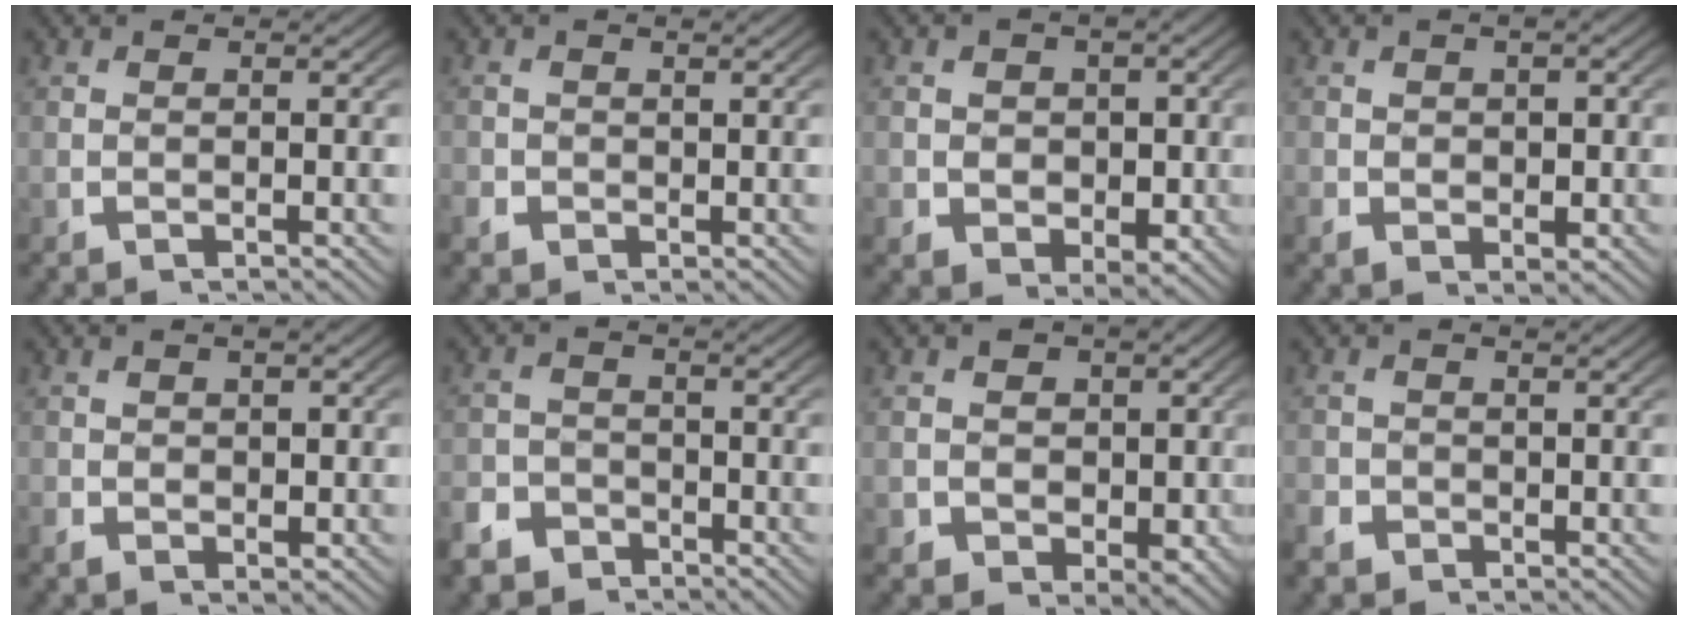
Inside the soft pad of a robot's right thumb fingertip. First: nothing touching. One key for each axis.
{"total": 1.4, "fx": -0.4, "fy": 1.3, "fz": 0.3, "tx": -0.011, "ty": -0.005, "tz": -0.006}
{"total": 5.9, "fx": -0.2, "fy": 5.0, "fz": 3.3, "tx": -0.064, "ty": -0.034, "tz": 0.010}
{"total": 2.8, "fx": -0.1, "fy": 2.1, "fz": 1.8, "tx": -0.034, "ty": -0.014, "tz": 0.005}
{"total": 2.2, "fx": 0.0, "fy": 1.7, "fz": 1.5, "tx": -0.029, "ty": -0.012, "tz": 0.005}
{"total": 5.0, "fx": -4.0, "fy": 3.0, "fz": 0.6, "tx": 0.002, "ty": -0.019, "tz": -0.071}
{"total": 8.7, "fx": 0.0, "fy": 7.2, "fz": 4.8, "tx": -0.080, "ty": -0.039, "tz": 0.013}
{"total": 2.1, "fx": -1.1, "fy": 1.7, "fz": 0.4, "tx": -0.004, "ty": -0.008, "tz": -0.020}